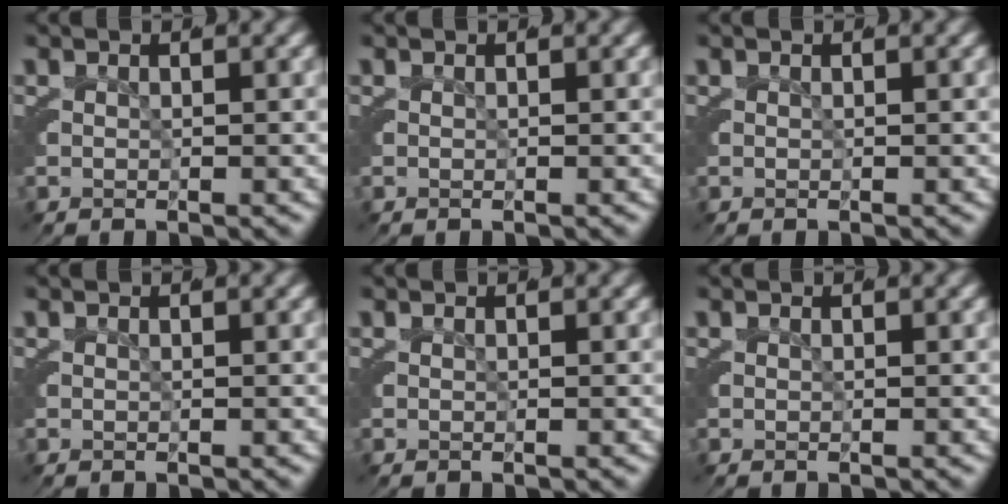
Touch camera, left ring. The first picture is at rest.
{"total": 0.0}
{"total": 0.0}
{"total": 0.0}
{"total": 0.0}
{"total": 0.0}